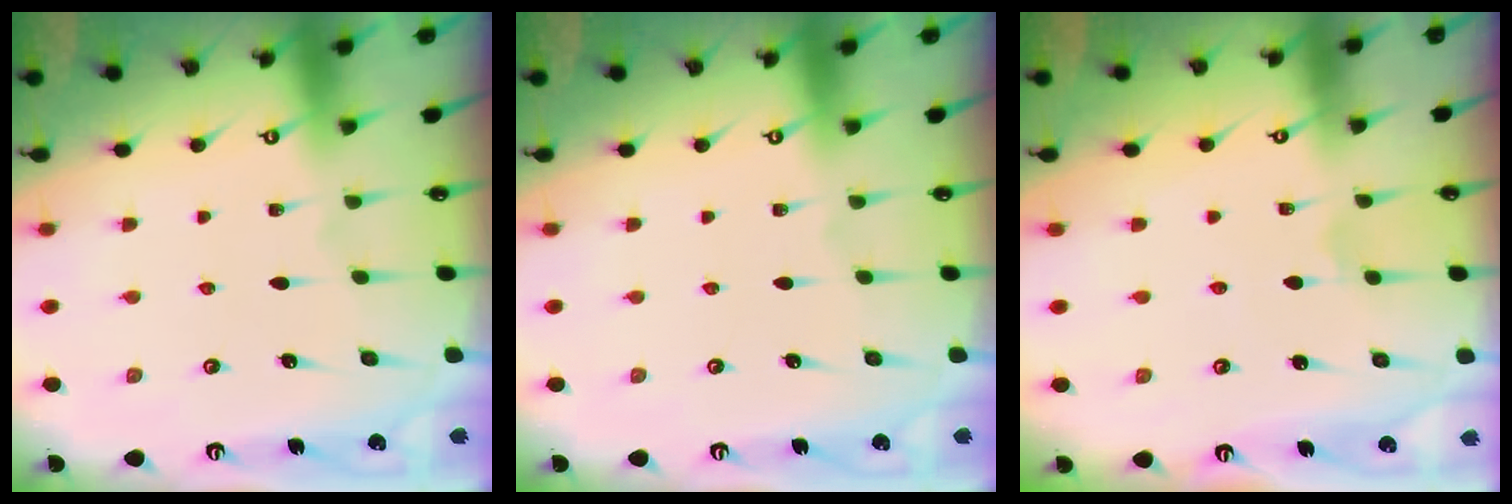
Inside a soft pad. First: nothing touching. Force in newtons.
{"total": 0.0}
{"total": 1.2, "press": 1.2, "slide": 0.1}